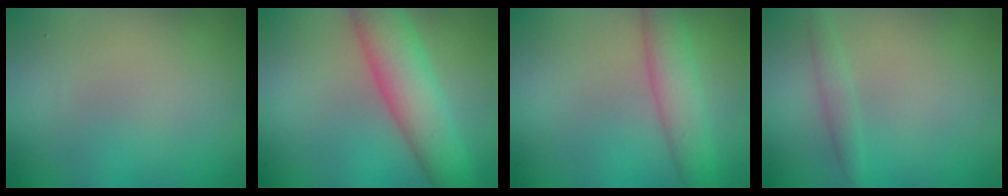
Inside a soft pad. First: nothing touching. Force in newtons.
{"total": 6.6, "press": 6.6, "slide": 0.3}
{"total": 4.0, "press": 4.0, "slide": 0.2}
{"total": 1.3, "press": 1.3, "slide": 0.0}